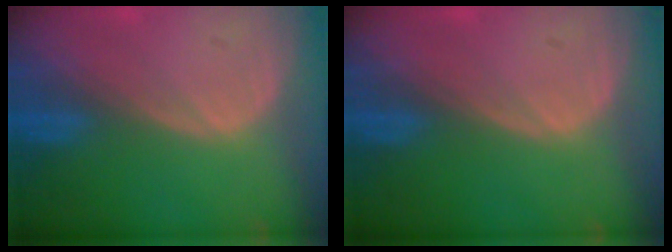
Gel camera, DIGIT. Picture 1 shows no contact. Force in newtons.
{"total": 0.0}